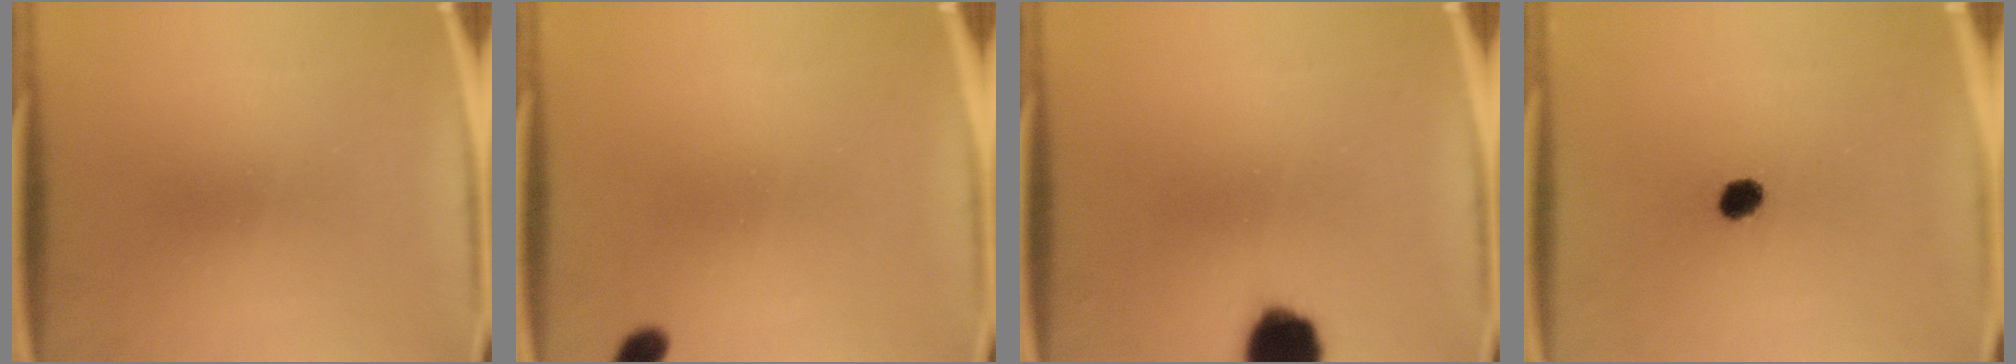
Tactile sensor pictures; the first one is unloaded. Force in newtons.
{"total": 2.1}
{"total": 10.3}
{"total": 3.9}